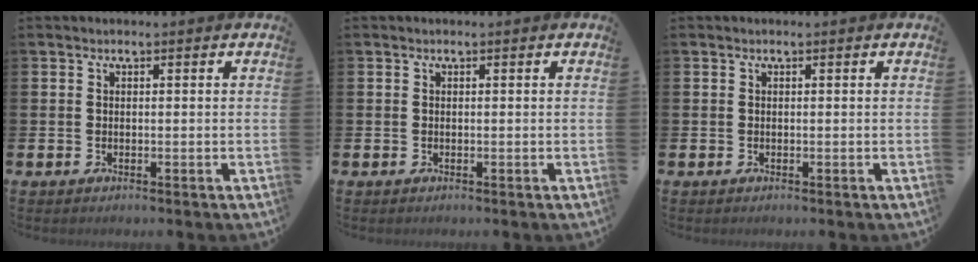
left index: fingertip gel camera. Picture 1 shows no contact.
{"total": 0.0}
{"total": 0.0}